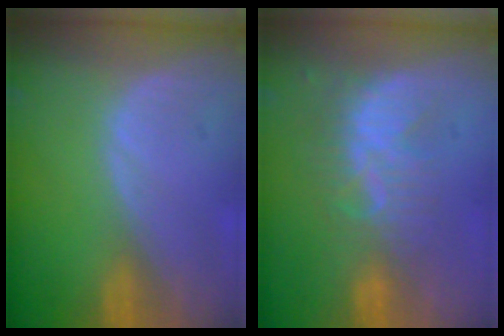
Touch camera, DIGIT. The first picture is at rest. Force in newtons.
{"total": 8.6, "press": 7.6, "slide": 4.1}